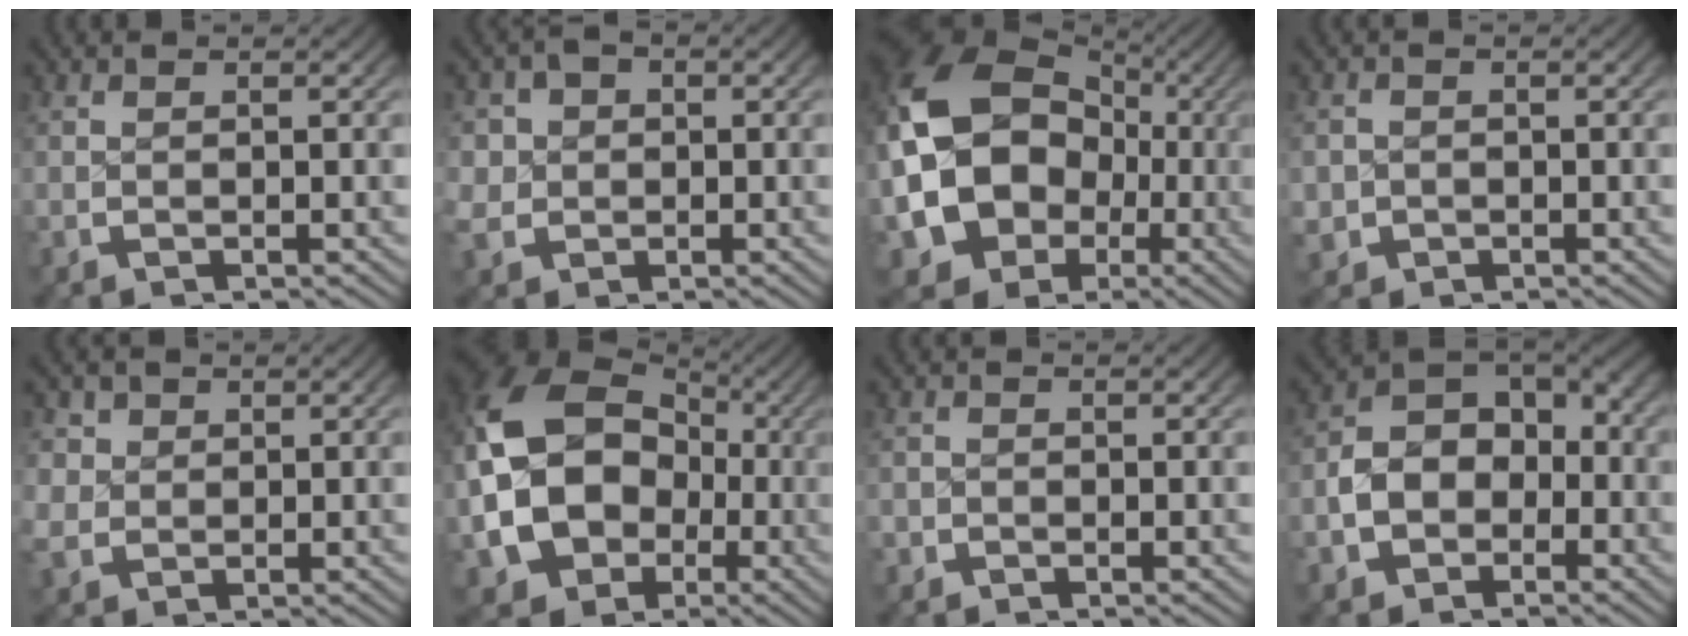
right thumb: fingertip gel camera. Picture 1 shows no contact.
{"total": 4.0, "force": [-0.9, 3.7, 1.3], "torque": [-0.044, -0.020, -0.010]}
{"total": 19.0, "force": [-3.0, 15.4, 10.7], "torque": [-0.258, -0.085, -0.032]}
{"total": 2.9, "force": [-1.2, 2.6, 0.5], "torque": [-0.025, -0.025, -0.014]}
{"total": 2.7, "force": [-0.1, 2.7, 0.6], "torque": [-0.028, -0.023, 0.010]}
{"total": 16.6, "force": [-2.4, 13.4, 9.5], "torque": [-0.240, -0.077, -0.019]}
{"total": 1.2, "force": [-0.9, 0.8, -0.2], "torque": [0.001, -0.009, -0.018]}
{"total": 7.9, "force": [-2.1, 6.3, 4.3], "torque": [-0.098, -0.010, -0.039]}